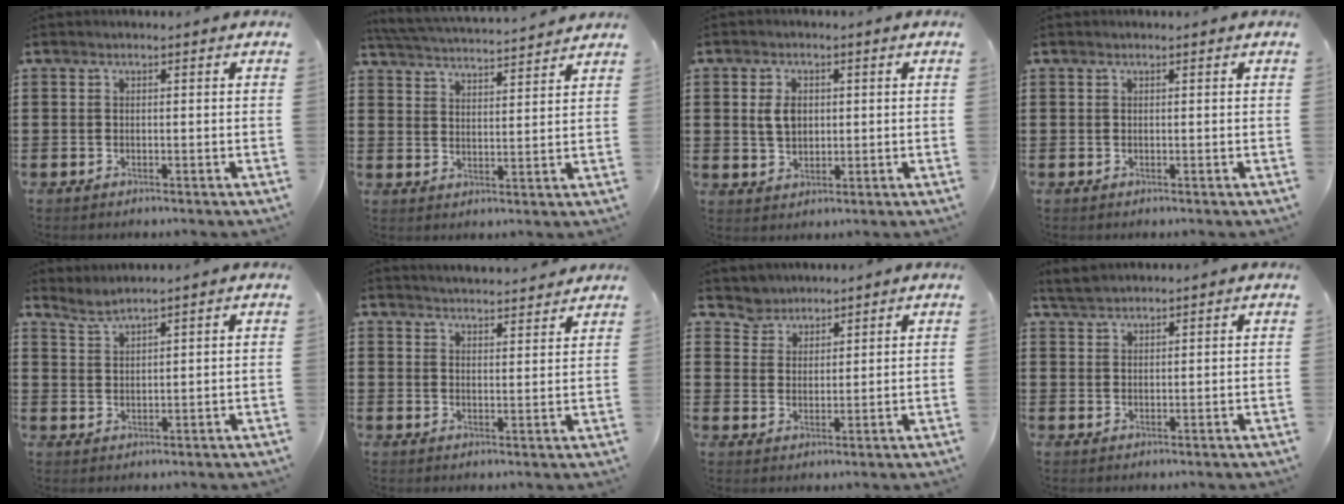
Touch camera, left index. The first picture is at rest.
{"total": 4.2, "force": [4.2, -0.4, 0.5], "torque": [-0.030, -0.033, 0.070]}
{"total": 3.8, "force": [0.7, 2.6, 2.7], "torque": [-0.053, 0.006, 0.011]}
{"total": 0.0}
{"total": 2.1, "force": [2.0, -0.2, 0.6], "torque": [-0.016, -0.002, 0.038]}
{"total": 3.3, "force": [3.3, -0.2, 0.0], "torque": [-0.011, -0.017, 0.059]}
{"total": 3.5, "force": [3.0, 1.6, -0.6], "torque": [-0.005, -0.003, 0.058]}
{"total": 2.5, "force": [2.3, 0.5, 0.6], "torque": [-0.020, 0.003, 0.045]}